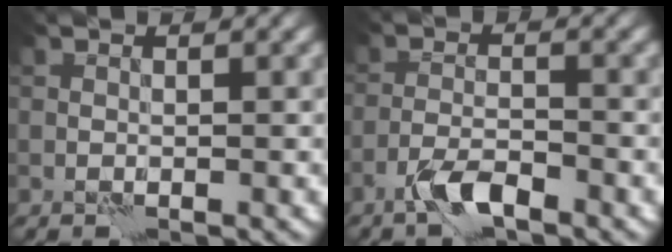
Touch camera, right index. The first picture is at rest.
{"total": 3.2, "force": [-2.5, 0.5, 1.9], "torque": [-0.043, 0.006, -0.053]}